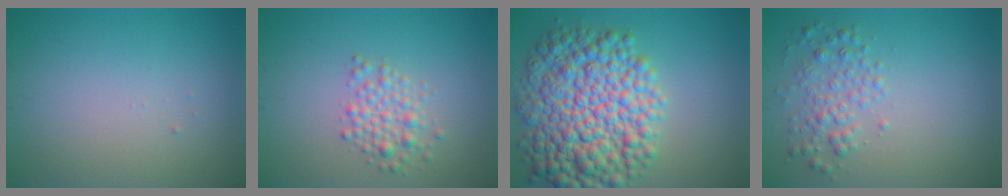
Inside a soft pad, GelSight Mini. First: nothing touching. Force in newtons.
{"total": 2.5, "press": 2.5, "slide": 0.1}
{"total": 11.3, "press": 11.3, "slide": 0.1}
{"total": 2.4, "press": 2.4, "slide": 0.1}